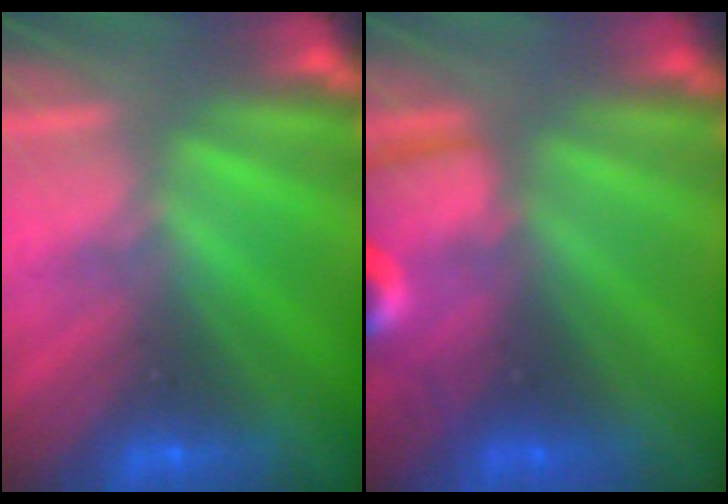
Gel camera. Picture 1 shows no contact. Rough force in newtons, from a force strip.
{"total": 6.3}